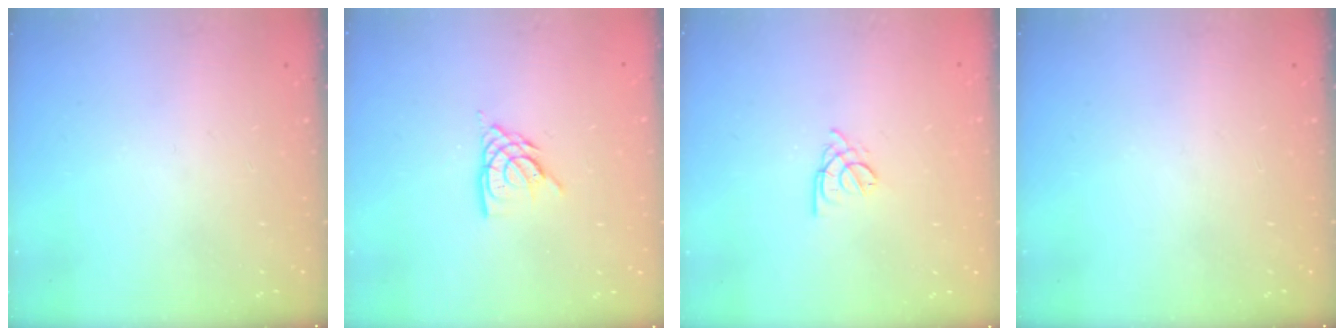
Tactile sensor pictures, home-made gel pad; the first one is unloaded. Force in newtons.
{"total": 7.3, "press": 7.3, "slide": 0.6}
{"total": 1.6, "press": 1.5, "slide": 0.5}
{"total": 0.0}